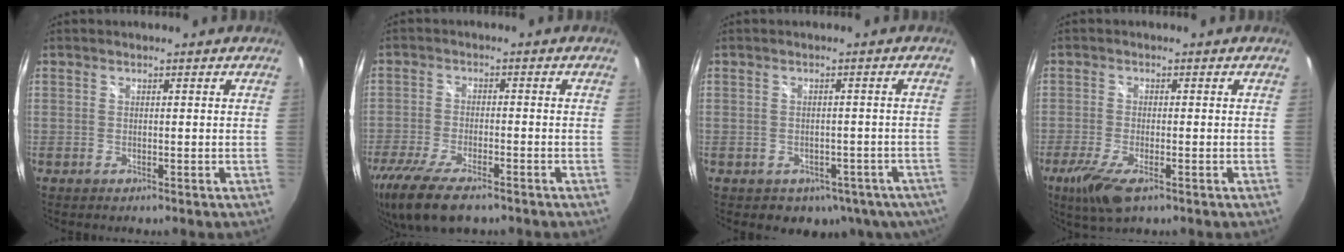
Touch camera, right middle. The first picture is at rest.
{"total": 14.7, "force": [-10.4, 5.0, 9.1], "torque": [-0.210, -0.056, -0.184]}
{"total": 10.2, "force": [-5.7, 7.4, 4.1], "torque": [-0.072, 0.014, -0.042]}
{"total": 7.0, "force": [-4.1, 1.8, 5.4], "torque": [-0.125, -0.027, -0.076]}